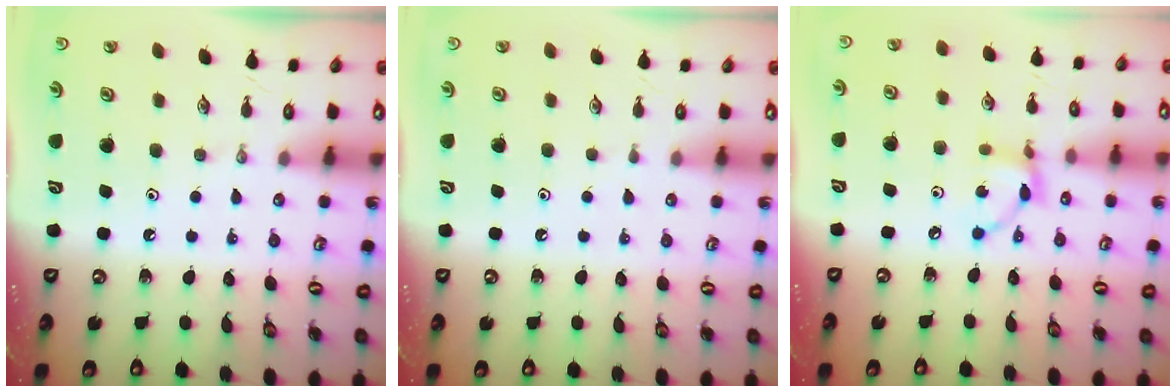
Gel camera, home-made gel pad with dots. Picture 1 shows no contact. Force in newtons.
{"total": 1.3, "press": 1.2, "slide": 0.3}
{"total": 7.4, "press": 7.4, "slide": 0.1}